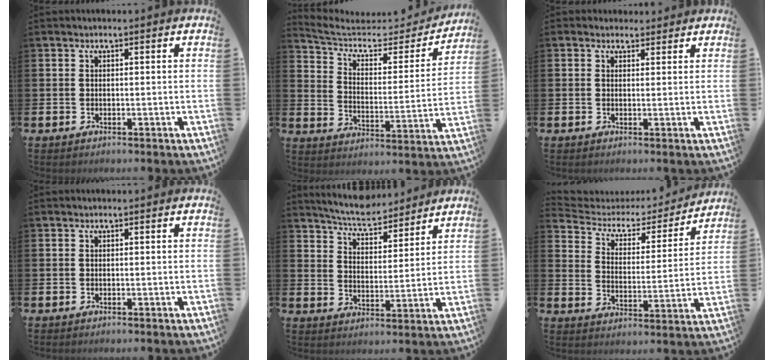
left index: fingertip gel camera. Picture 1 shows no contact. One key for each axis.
{"total": 6.6, "fx": 5.3, "fy": 3.1, "fz": 2.4, "tx": -0.071, "ty": -0.044, "tz": 0.083}
{"total": 1.7, "fx": 1.5, "fy": 0.8, "fz": 0.0, "tx": 0.015, "ty": -0.004, "tz": 0.023}
{"total": 0.0}
{"total": 6.3, "fx": 6.1, "fy": 1.0, "fz": 1.2, "tx": -0.052, "ty": -0.032, "tz": 0.108}
{"total": 4.8, "fx": 4.1, "fy": 2.3, "fz": 1.0, "tx": -0.048, "ty": -0.033, "tz": 0.059}